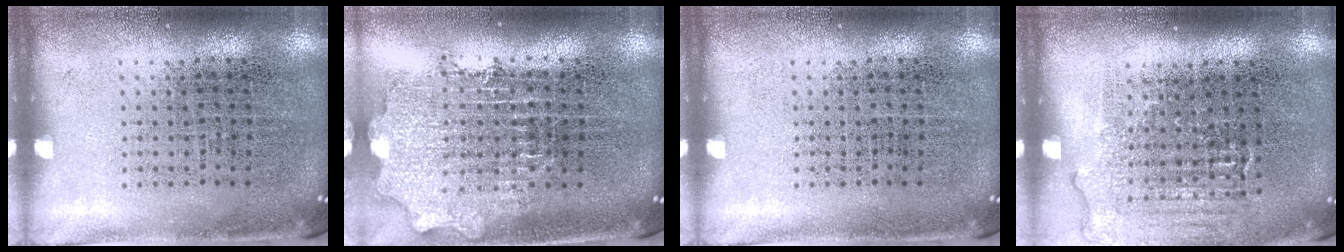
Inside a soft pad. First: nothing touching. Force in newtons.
{"total": 2.0, "press": 1.6, "slide": 1.2}
{"total": 0.0}
{"total": 1.0, "press": 1.0, "slide": 0.3}